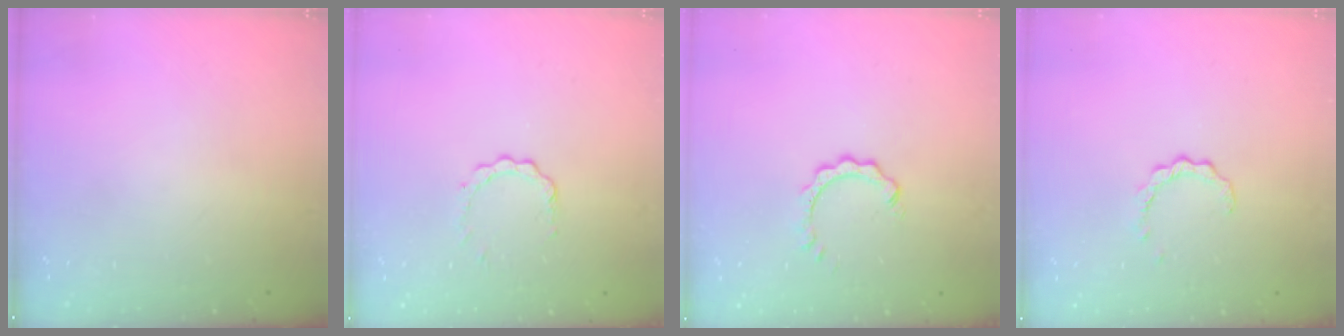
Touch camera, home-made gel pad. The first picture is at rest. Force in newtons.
{"total": 3.4, "press": 3.4, "slide": 0.5}
{"total": 3.3, "press": 3.3, "slide": 0.4}
{"total": 2.9, "press": 2.9, "slide": 0.3}